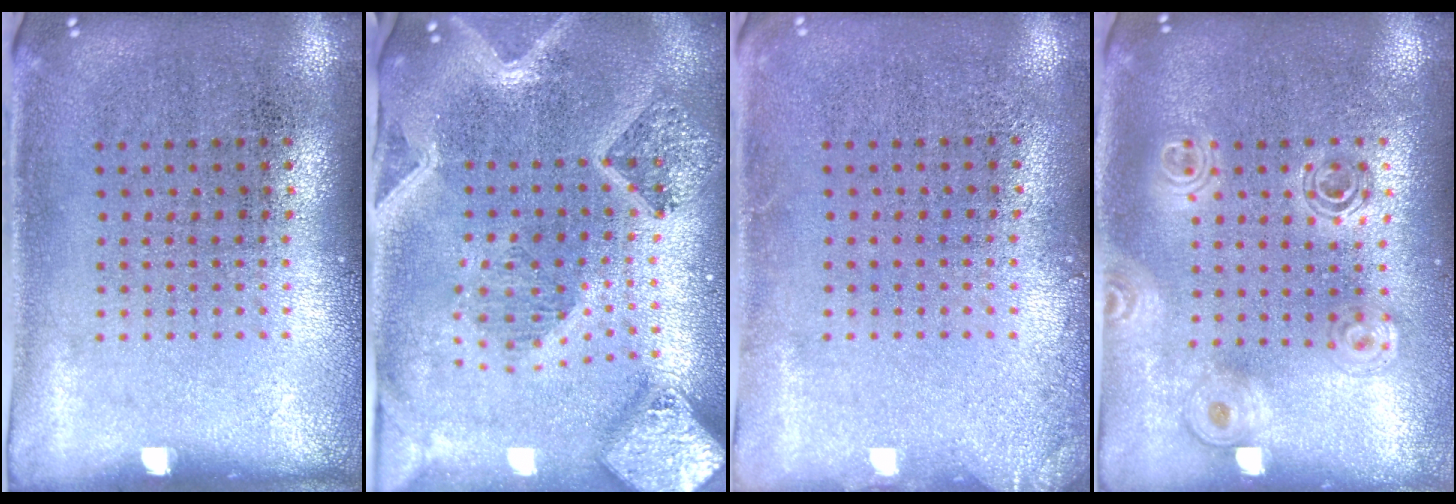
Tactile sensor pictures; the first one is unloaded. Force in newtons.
{"total": 3.8, "press": 3.0, "slide": 2.3}
{"total": 1.1, "press": 1.0, "slide": 0.2}
{"total": 1.6, "press": 1.4, "slide": 0.8}